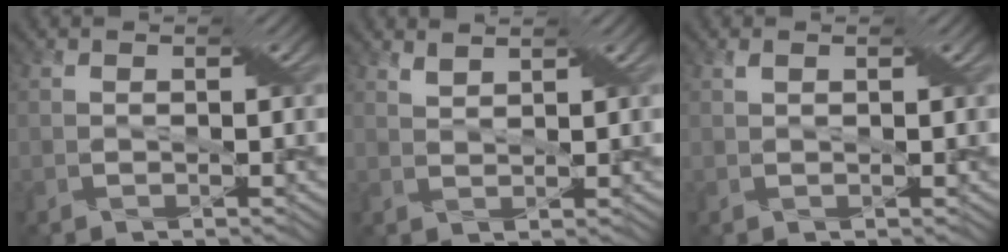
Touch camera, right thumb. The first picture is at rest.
{"total": 2.0, "force": [1.8, -0.5, 0.4], "torque": [-0.014, 0.005, 0.037]}
{"total": 0.8, "force": [0.6, 0.2, 0.6], "torque": [-0.012, 0.006, 0.009]}